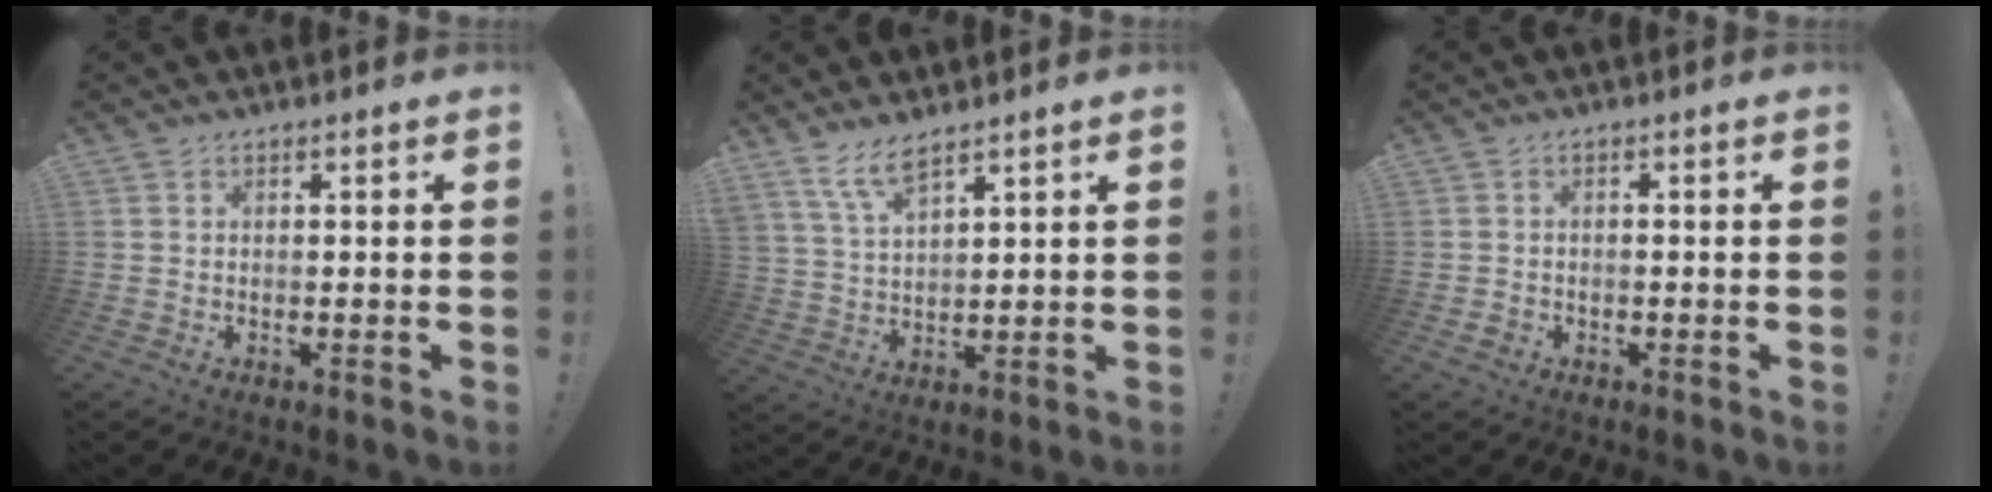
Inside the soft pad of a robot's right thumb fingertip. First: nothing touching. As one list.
[{"total": 7.1, "force": [5.6, 1.7, 3.9], "torque": [-0.085, -0.027, 0.106]}, {"total": 1.8, "force": [-1.0, 1.3, 0.8], "torque": [-0.011, 0.004, -0.017]}]